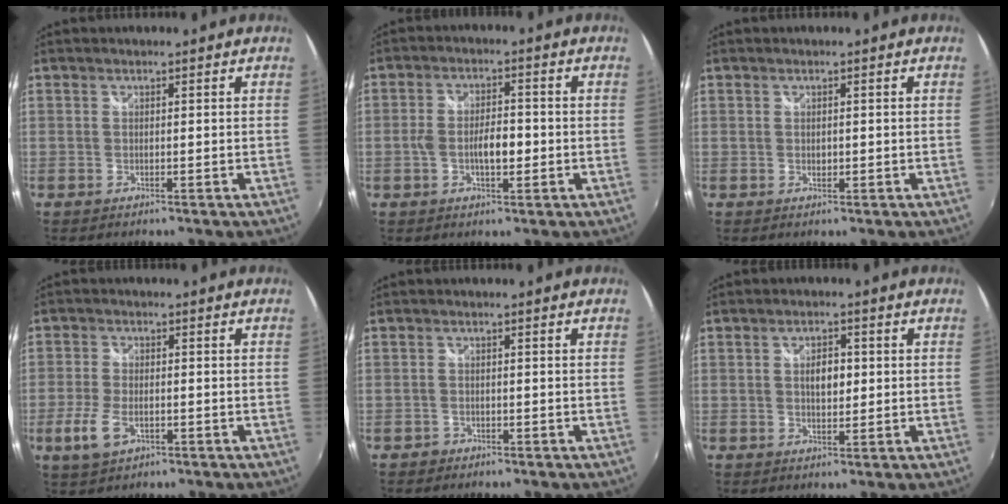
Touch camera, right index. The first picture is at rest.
{"total": 5.5, "force": [-1.3, 2.3, 4.8], "torque": [-0.090, 0.003, -0.023]}
{"total": 0.6, "force": [0.1, 0.5, 0.3], "torque": [-0.005, 0.000, 0.002]}
{"total": 6.4, "force": [-2.6, 3.3, 4.8], "torque": [-0.115, -0.010, -0.048]}
{"total": 1.4, "force": [-0.9, 1.0, 0.1], "torque": [-0.006, 0.000, -0.014]}
{"total": 3.7, "force": [0.5, 2.0, 3.1], "torque": [-0.049, 0.005, 0.008]}